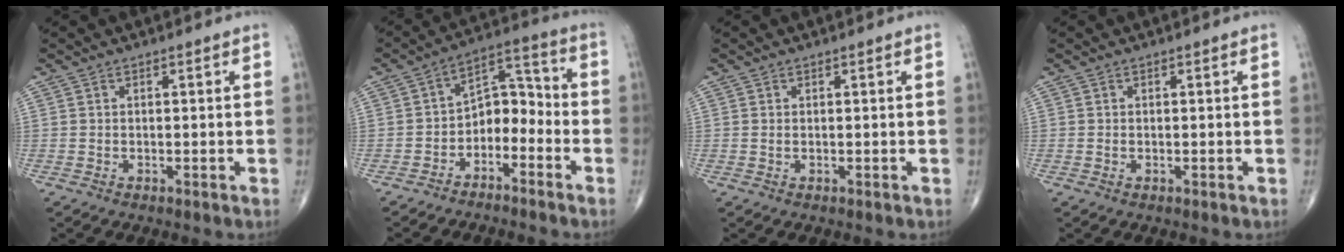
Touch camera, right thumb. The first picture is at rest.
{"total": 8.6, "force": [-4.0, 5.7, 5.1], "torque": [-0.051, 0.070, -0.080]}
{"total": 0.0}
{"total": 0.5, "force": [-0.1, 0.3, 0.4], "torque": [-0.010, 0.002, -0.001]}